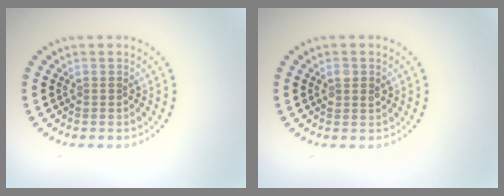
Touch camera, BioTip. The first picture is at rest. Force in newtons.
{"total": 1.2, "press": 1.1, "slide": 0.3}